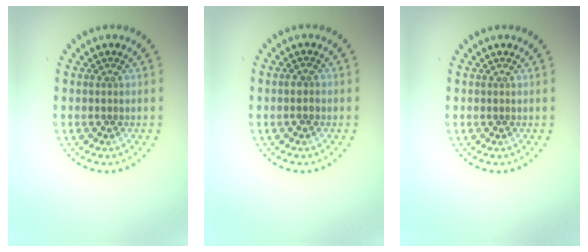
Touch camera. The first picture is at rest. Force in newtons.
{"total": 1.0, "press": 1.0, "slide": 0.3}
{"total": 0.0}